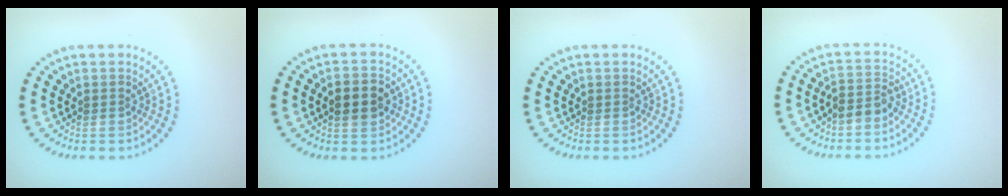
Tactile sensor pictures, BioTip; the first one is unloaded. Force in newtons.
{"total": 3.8, "press": 3.8, "slide": 0.2}
{"total": 0.0}
{"total": 2.2, "press": 2.0, "slide": 0.9}